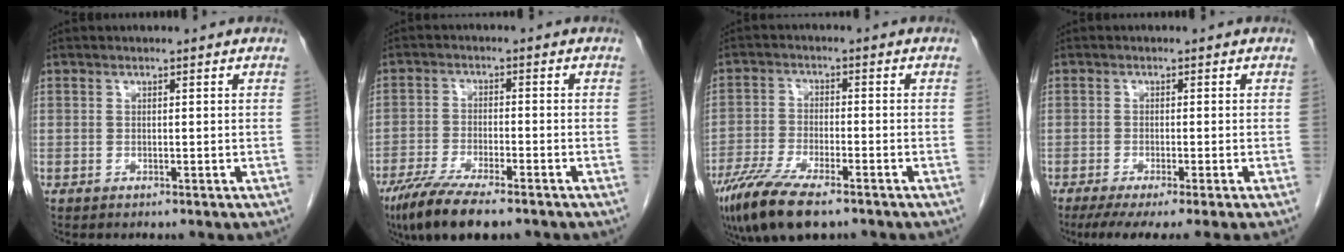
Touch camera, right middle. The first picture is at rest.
{"total": 10.0, "force": [-7.4, 1.9, 6.5], "torque": [-0.109, -0.022, -0.124]}
{"total": 11.3, "force": [-8.0, 2.9, 7.4], "torque": [-0.133, -0.024, -0.139]}
{"total": 7.3, "force": [-5.8, -0.7, 4.4], "torque": [-0.051, -0.017, -0.091]}